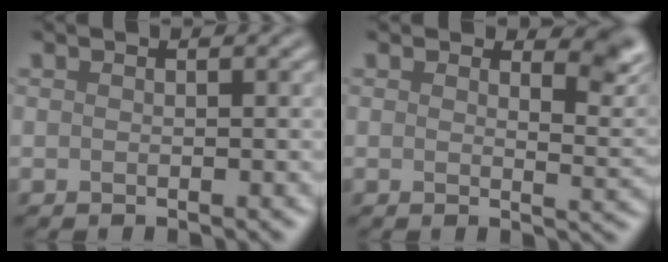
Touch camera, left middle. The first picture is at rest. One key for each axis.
{"total": 3.1, "fx": 2.2, "fy": 1.1, "fz": 1.9, "tx": -0.024, "ty": -0.006, "tz": 0.027}